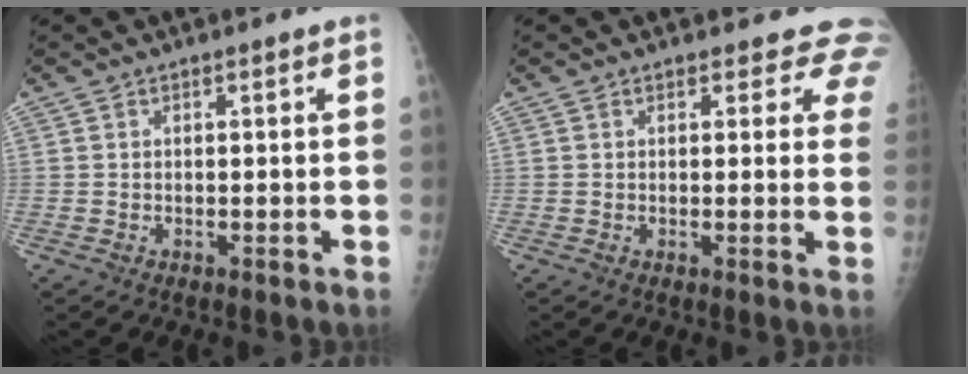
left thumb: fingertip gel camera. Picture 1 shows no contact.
{"total": 5.7, "force": [5.0, 2.6, 0.6], "torque": [0.039, -0.021, 0.031]}